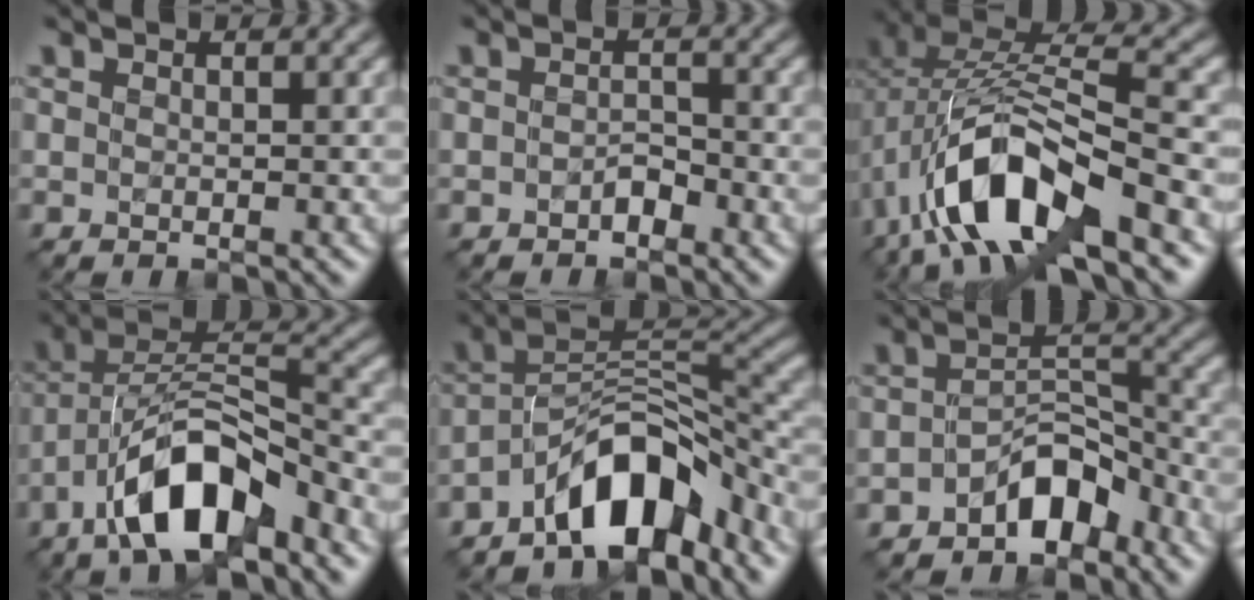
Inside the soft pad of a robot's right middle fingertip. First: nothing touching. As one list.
[{"total": 1.2, "force": [-0.8, 0.7, 0.6], "torque": [-0.010, 0.005, -0.015]}, {"total": 11.8, "force": [-4.9, 5.0, 9.5], "torque": [-0.184, 0.009, -0.093]}, {"total": 8.9, "force": [-5.2, 3.3, 6.5], "torque": [-0.107, 0.018, -0.091]}, {"total": 8.1, "force": [-5.6, 3.0, 5.0], "torque": [-0.065, 0.012, -0.105]}, {"total": 4.3, "force": [-2.9, 2.0, 2.4], "torque": [-0.028, 0.019, -0.052]}]